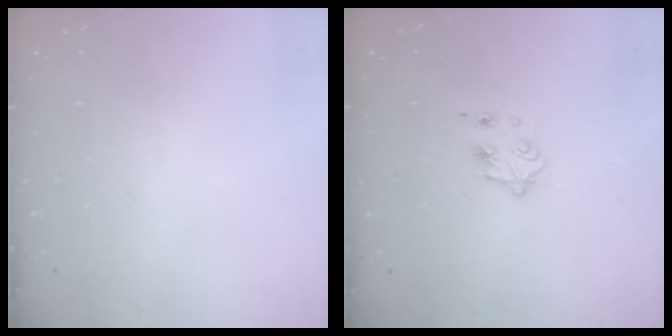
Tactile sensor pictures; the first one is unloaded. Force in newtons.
{"total": 4.5, "press": 4.4, "slide": 0.9}